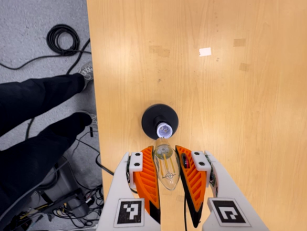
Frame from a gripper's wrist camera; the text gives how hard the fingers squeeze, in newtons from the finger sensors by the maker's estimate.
{"total": 20.3, "left": 22.5, "right": 18.1}